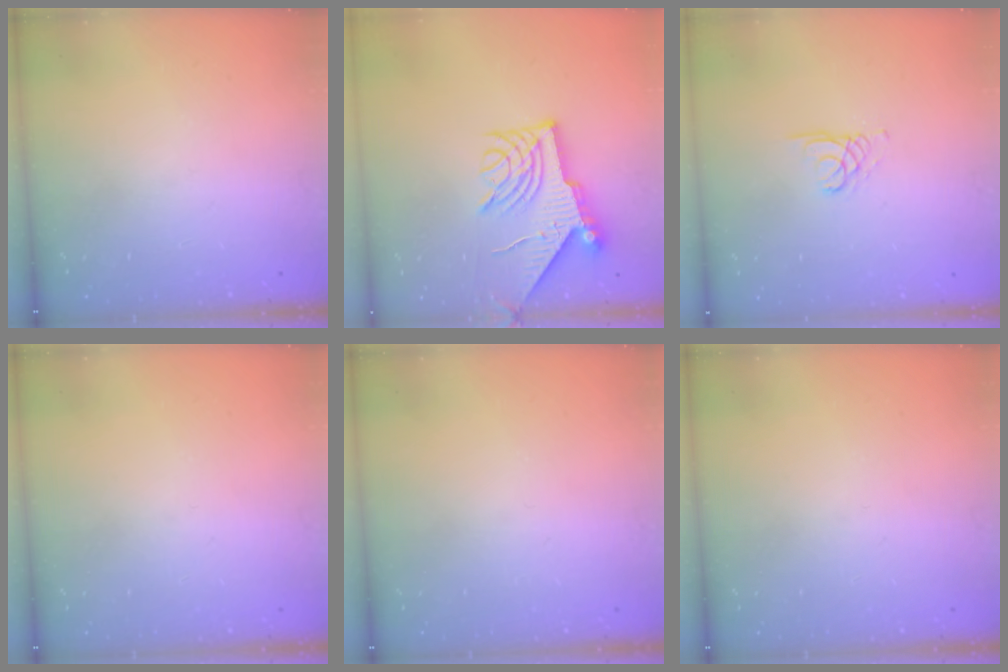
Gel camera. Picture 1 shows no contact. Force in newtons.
{"total": 9.5, "press": 9.4, "slide": 0.9}
{"total": 1.4, "press": 1.3, "slide": 0.1}
{"total": 0.0}
{"total": 0.0}
{"total": 0.0}